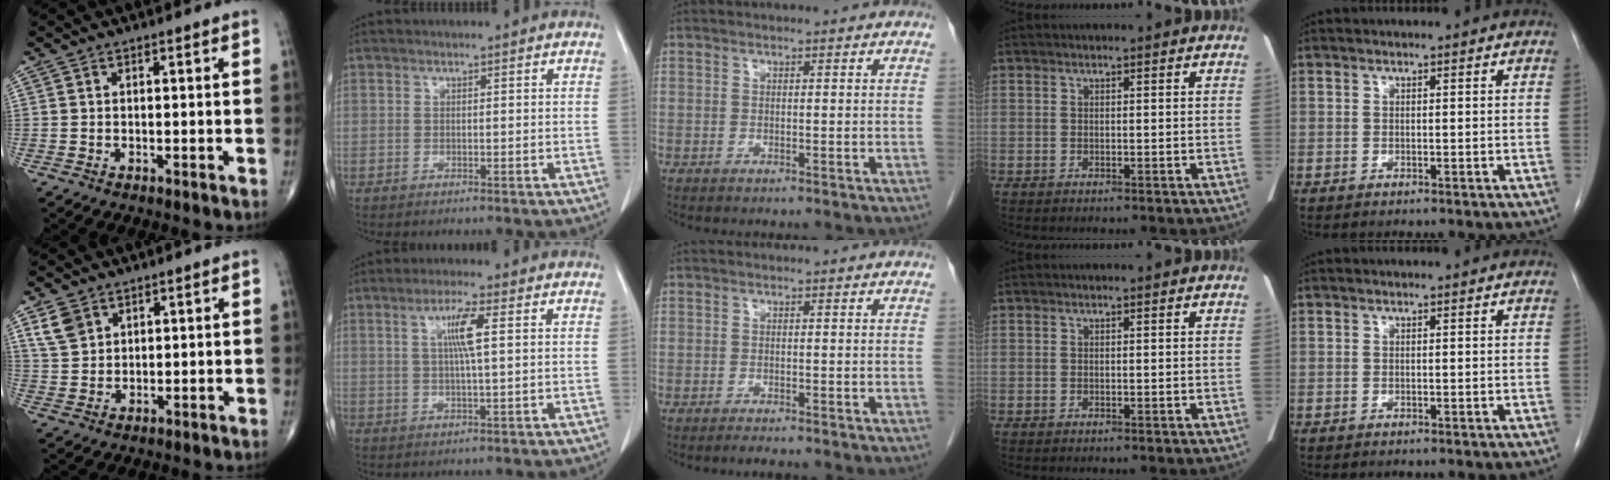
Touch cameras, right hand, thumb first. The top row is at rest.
{"thumb": {"total": 5.0, "force": [2.9, 3.5, 2.1], "torque": [-0.030, -0.011, 0.062]}, "index": {"total": 5.2, "force": [1.3, 0.0, 5.0], "torque": [-0.092, 0.001, 0.025]}, "middle": {"total": 1.3, "force": [-1.1, -0.1, 0.6], "torque": [-0.011, -0.003, -0.016]}}